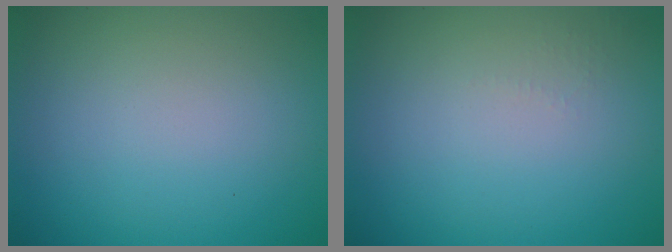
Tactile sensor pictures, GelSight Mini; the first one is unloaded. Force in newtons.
{"total": 0.6, "press": 0.6, "slide": 0.3}